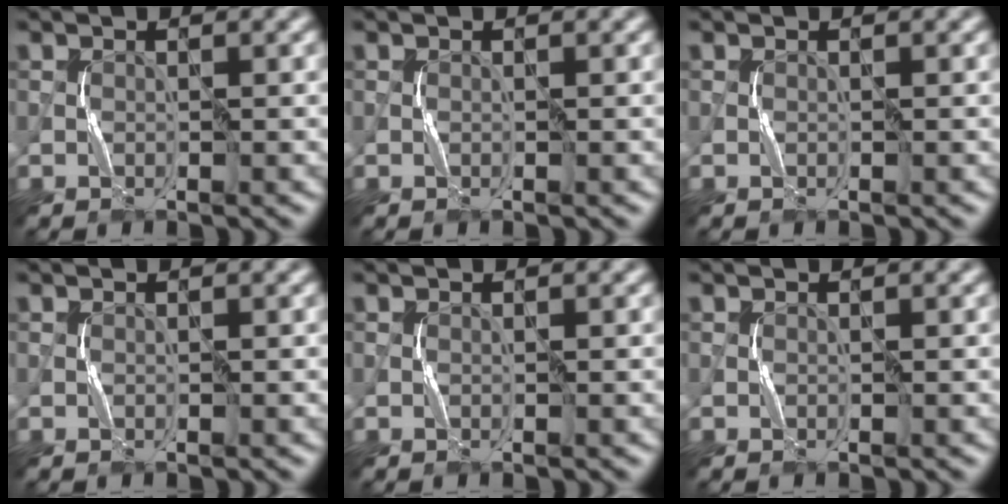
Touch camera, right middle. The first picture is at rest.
{"total": 0.0}
{"total": 0.0}
{"total": 0.0}
{"total": 0.0}
{"total": 0.0}